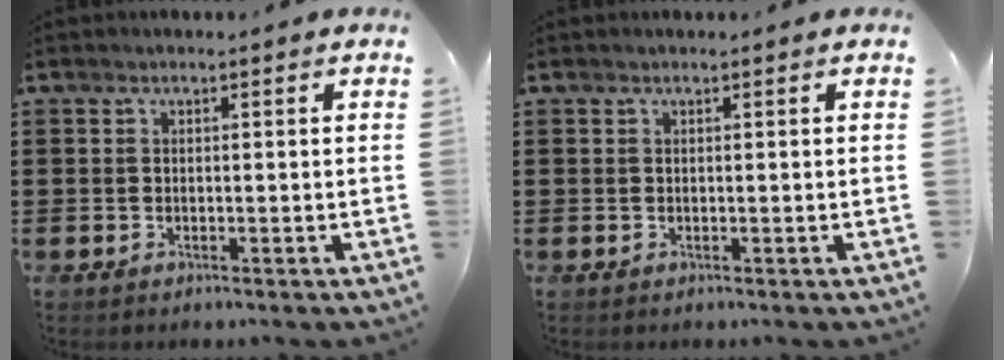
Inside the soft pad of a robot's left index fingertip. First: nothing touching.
{"total": 0.0}